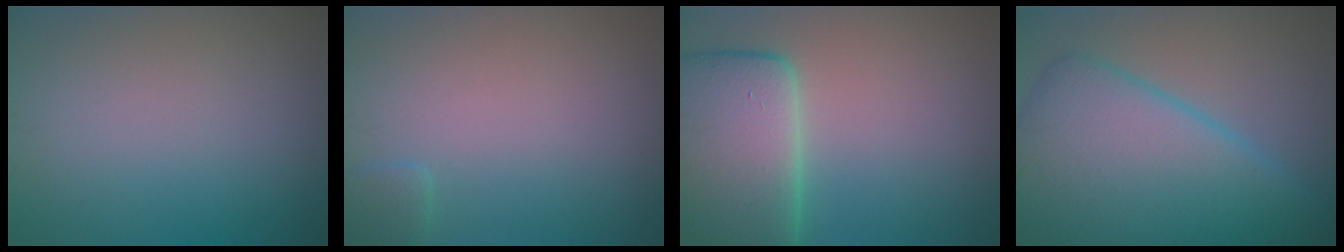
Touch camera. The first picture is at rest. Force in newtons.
{"total": 1.1, "press": 1.1, "slide": 0.2}
{"total": 11.5, "press": 11.5, "slide": 0.8}
{"total": 12.0, "press": 12.0, "slide": 0.2}